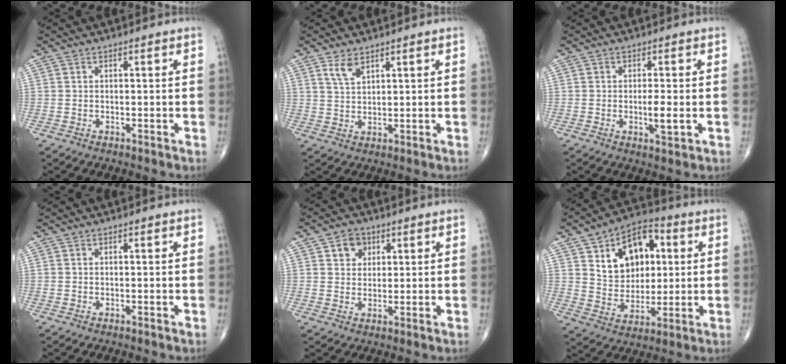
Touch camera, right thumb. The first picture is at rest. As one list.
[{"total": 3.5, "force": [2.3, 1.6, 2.1], "torque": [-0.036, -0.012, 0.051]}, {"total": 3.9, "force": [-0.7, 0.9, 3.8], "torque": [-0.072, 0.001, -0.014]}, {"total": 0.0}, {"total": 4.7, "force": [2.0, 3.8, 1.9], "torque": [-0.006, -0.006, 0.030]}, {"total": 16.0, "force": [4.6, 11.1, 10.6], "torque": [-0.117, -0.001, 0.076]}]